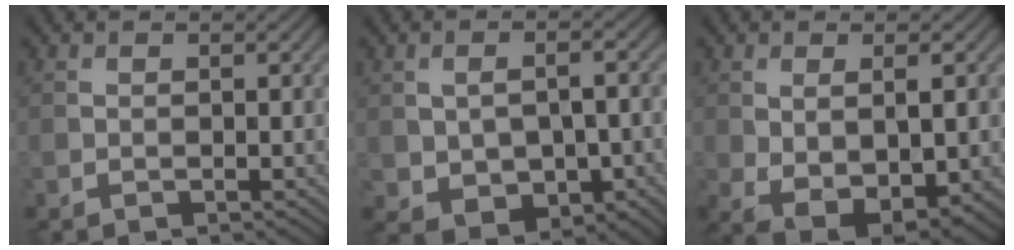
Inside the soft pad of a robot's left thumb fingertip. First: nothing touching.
{"total": 7.3, "force": [-1.4, 4.6, 5.5], "torque": [-0.105, -0.017, -0.011]}
{"total": 8.0, "force": [-1.1, 3.7, 7.0], "torque": [-0.136, -0.024, 0.002]}